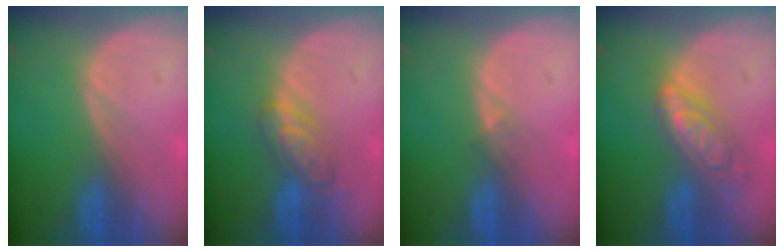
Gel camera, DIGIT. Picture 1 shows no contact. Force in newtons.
{"total": 5.2, "press": 5.1, "slide": 1.0}
{"total": 1.2, "press": 0.9, "slide": 0.9}
{"total": 6.4, "press": 5.6, "slide": 3.1}